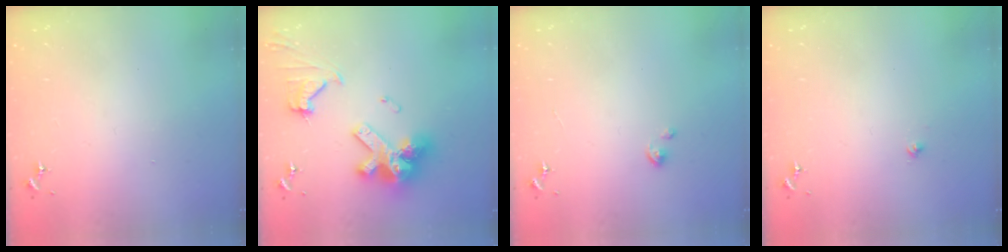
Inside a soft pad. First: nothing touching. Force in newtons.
{"total": 18.7, "press": 18.6, "slide": 2.0}
{"total": 1.4, "press": 1.4, "slide": 0.1}
{"total": 2.1, "press": 2.1, "slide": 0.3}